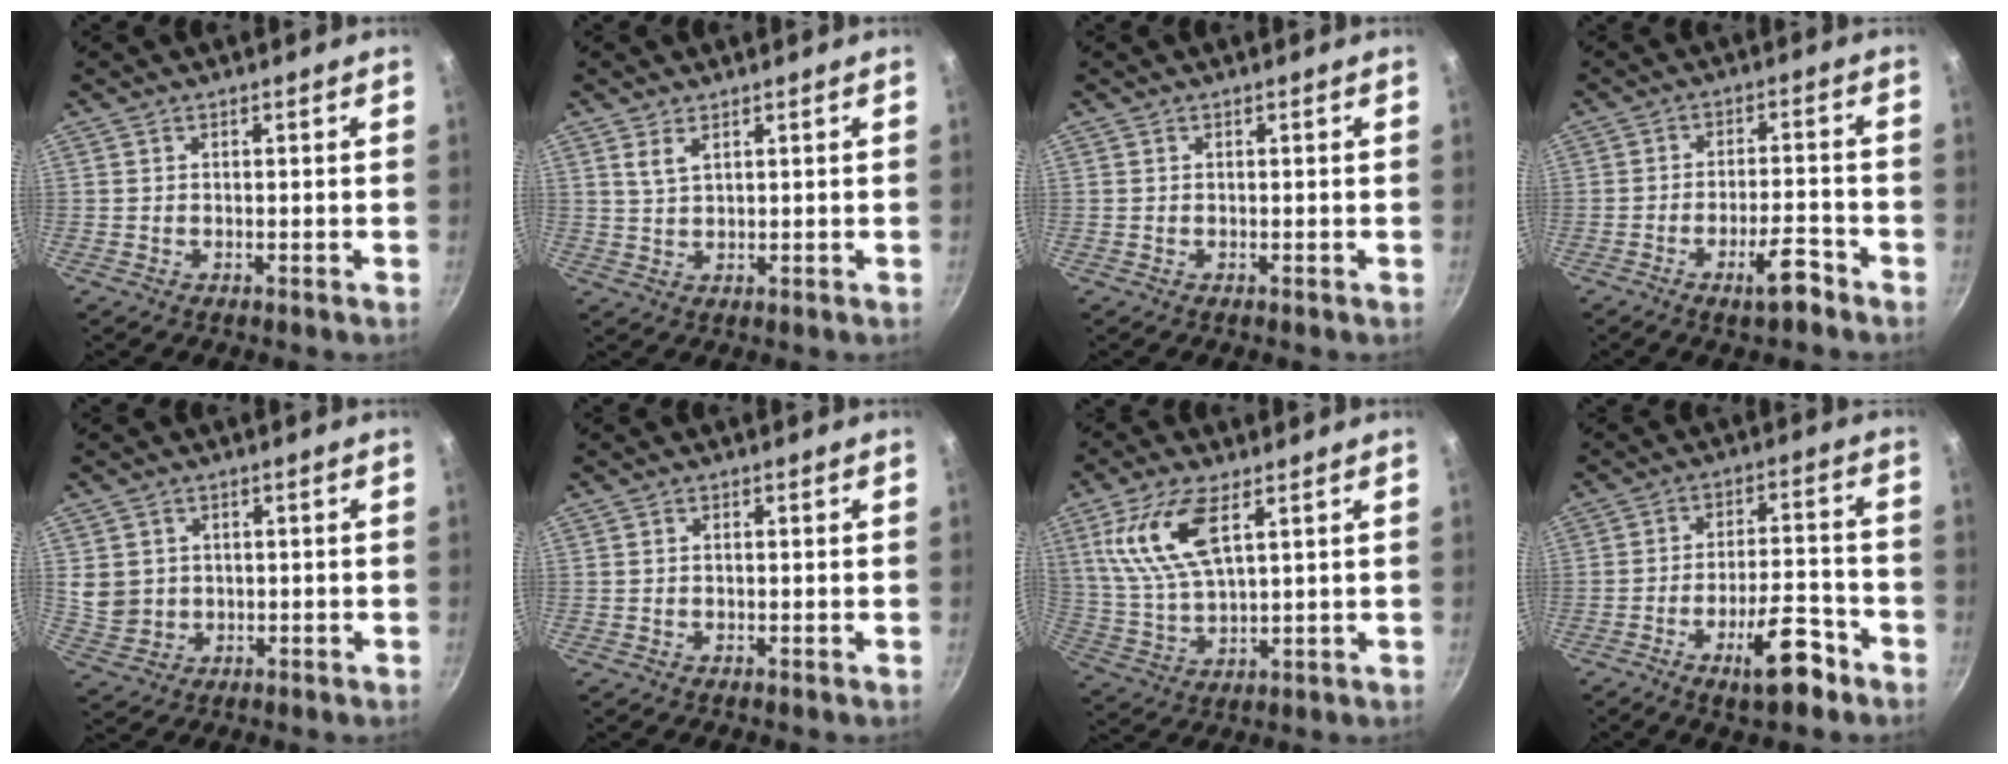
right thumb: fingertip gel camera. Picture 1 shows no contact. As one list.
[{"total": 2.9, "force": [1.7, 1.2, 2.1], "torque": [-0.041, -0.010, 0.036]}, {"total": 0.0}, {"total": 6.7, "force": [-4.2, 1.8, 4.9], "torque": [-0.068, 0.032, -0.065]}, {"total": 5.8, "force": [0.6, 5.3, 2.3], "torque": [-0.028, 0.002, 0.021]}, {"total": 0.5, "force": [0.0, 0.3, 0.4], "torque": [-0.009, 0.003, -0.001]}, {"total": 12.9, "force": [5.4, 5.2, 10.5], "torque": [-0.208, -0.012, 0.116]}, {"total": 11.0, "force": [-6.4, 3.7, 8.1], "torque": [-0.109, 0.048, -0.095]}]